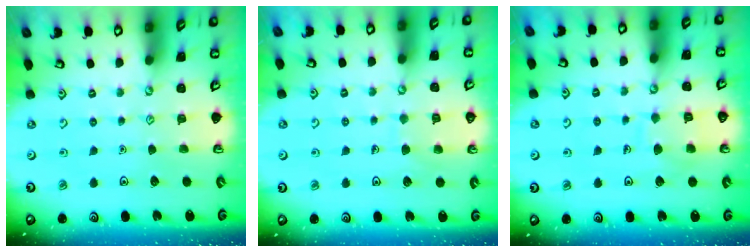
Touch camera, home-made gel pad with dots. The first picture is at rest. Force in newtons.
{"total": 5.9, "press": 5.9, "slide": 0.4}
{"total": 8.2, "press": 8.1, "slide": 0.8}